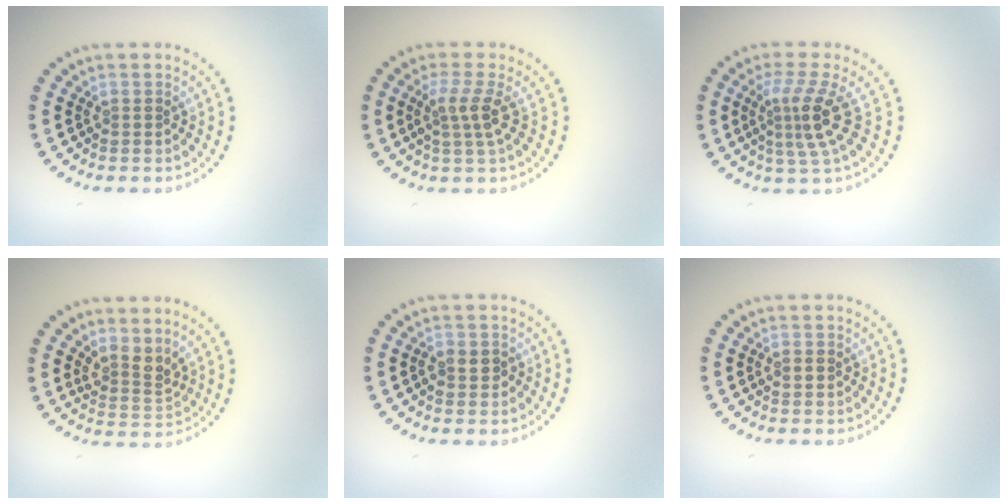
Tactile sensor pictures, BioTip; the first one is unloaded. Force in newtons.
{"total": 2.6, "press": 2.0, "slide": 1.6}
{"total": 3.8, "press": 2.7, "slide": 2.7}
{"total": 2.4, "press": 1.8, "slide": 1.6}
{"total": 1.8, "press": 1.8, "slide": 0.4}
{"total": 1.1, "press": 1.1, "slide": 0.2}